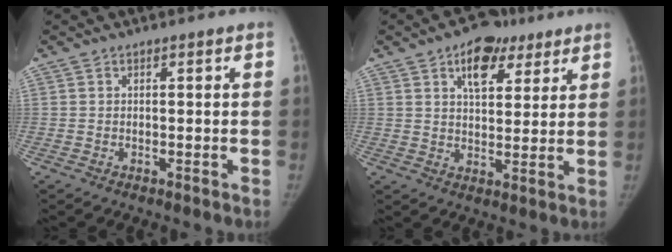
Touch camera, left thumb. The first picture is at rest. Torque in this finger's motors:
{"motor_torque": [0.37, 0.01, 0.86, -0.58, 0.15]}